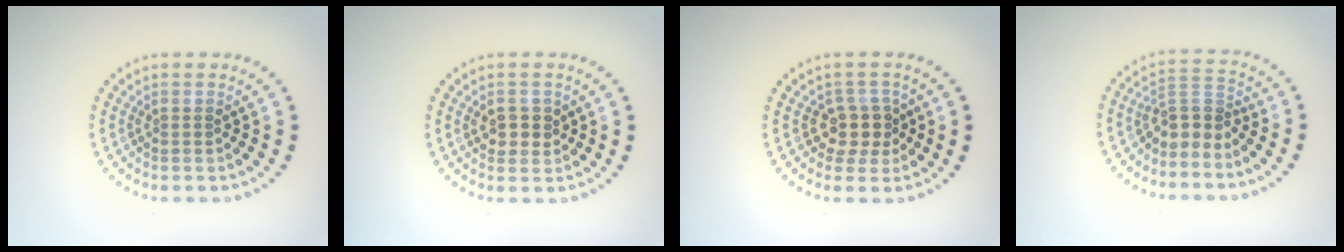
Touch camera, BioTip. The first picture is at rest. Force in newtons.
{"total": 2.0, "press": 2.0, "slide": 0.4}
{"total": 2.6, "press": 2.2, "slide": 1.4}
{"total": 2.9, "press": 2.0, "slide": 2.0}